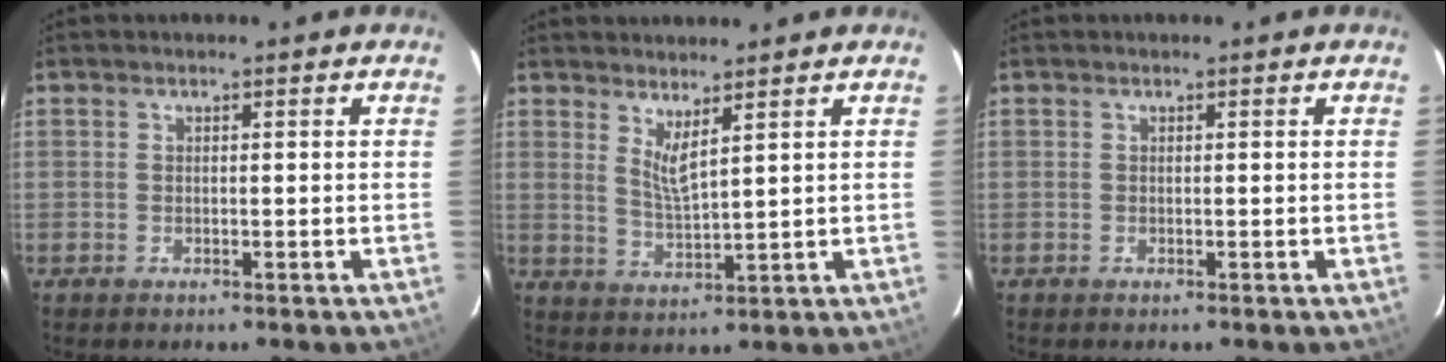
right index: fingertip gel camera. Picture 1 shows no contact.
{"total": 4.3, "force": [3.1, 0.2, 3.0], "torque": [-0.055, -0.013, 0.055]}
{"total": 0.0}